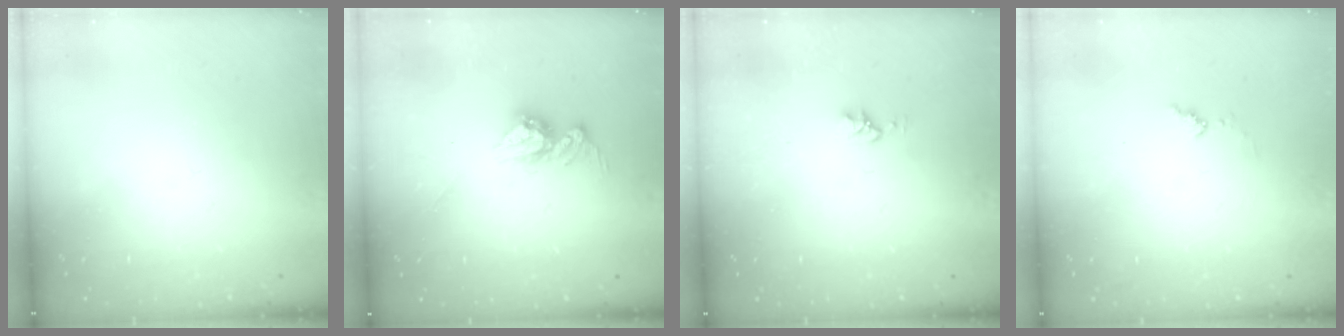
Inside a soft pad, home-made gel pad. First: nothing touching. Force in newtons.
{"total": 9.4, "press": 9.4, "slide": 0.8}
{"total": 3.0, "press": 3.0, "slide": 0.4}
{"total": 4.9, "press": 4.9, "slide": 0.3}